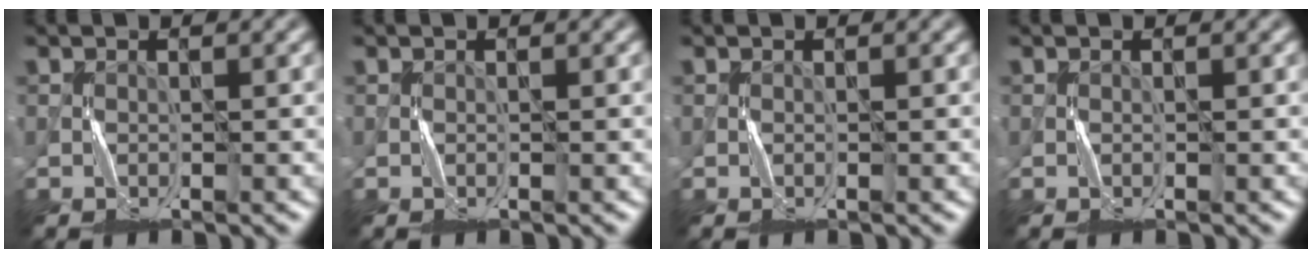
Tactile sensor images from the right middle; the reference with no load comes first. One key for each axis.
{"total": 0.0}
{"total": 0.0}
{"total": 0.0}